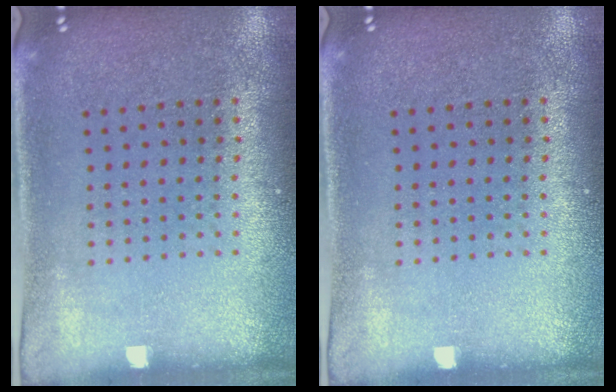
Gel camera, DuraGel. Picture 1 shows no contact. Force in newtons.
{"total": 0.0}